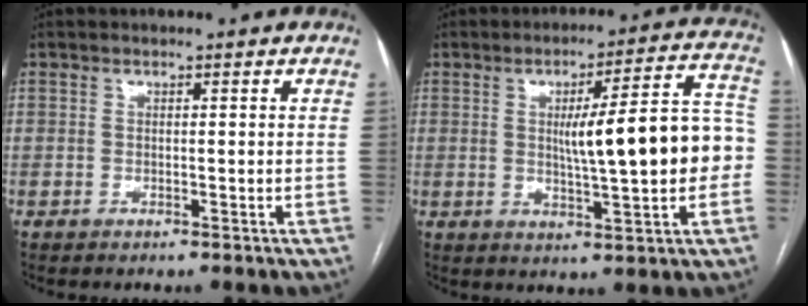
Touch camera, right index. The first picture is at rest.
{"total": 14.3, "force": [-0.3, 2.2, 14.1], "torque": [-0.188, 0.033, 0.000]}